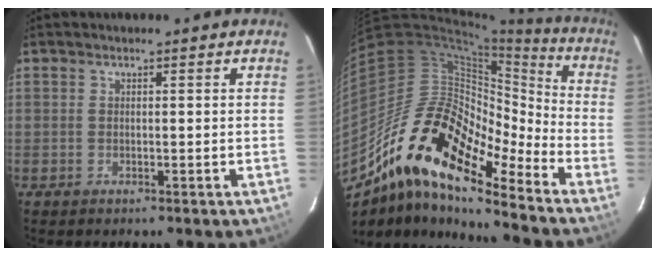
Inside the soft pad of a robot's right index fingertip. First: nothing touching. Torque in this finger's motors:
{"motor_torque": [1.08, -1.06, 1.05, 0.15]}